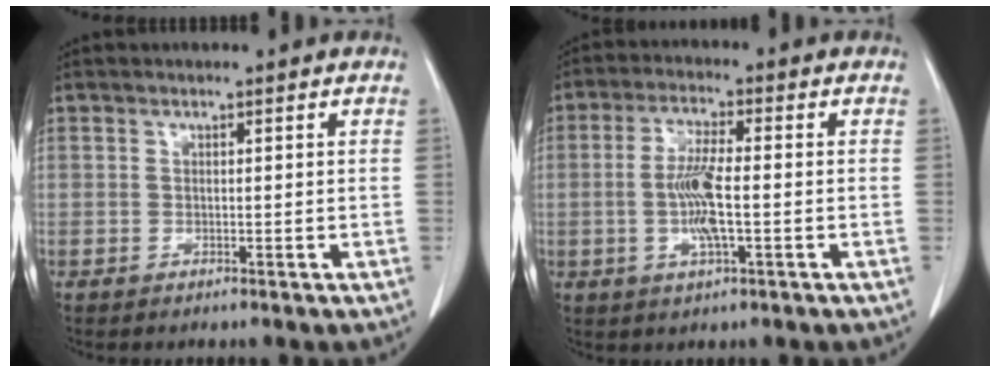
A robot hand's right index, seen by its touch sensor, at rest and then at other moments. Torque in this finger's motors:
{"motor_torque": [1.25, -0.39, 0.67, 0.17]}